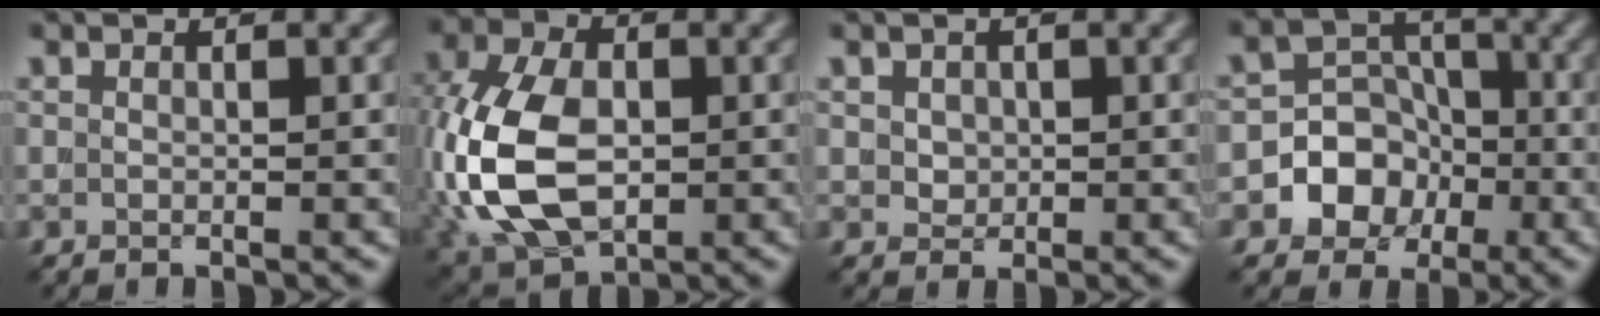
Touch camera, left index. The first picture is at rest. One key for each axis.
{"total": 12.1, "fx": -1.9, "fy": 7.7, "fz": 9.1, "tx": -0.211, "ty": -0.004, "tz": -0.049}
{"total": 1.4, "fx": 0.3, "fy": 1.3, "fz": 0.6, "tx": -0.011, "ty": -0.002, "tz": 0.008}
{"total": 6.9, "fx": -2.6, "fy": 6.1, "fz": 1.8, "tx": 0.000, "ty": 0.012, "tz": -0.069}